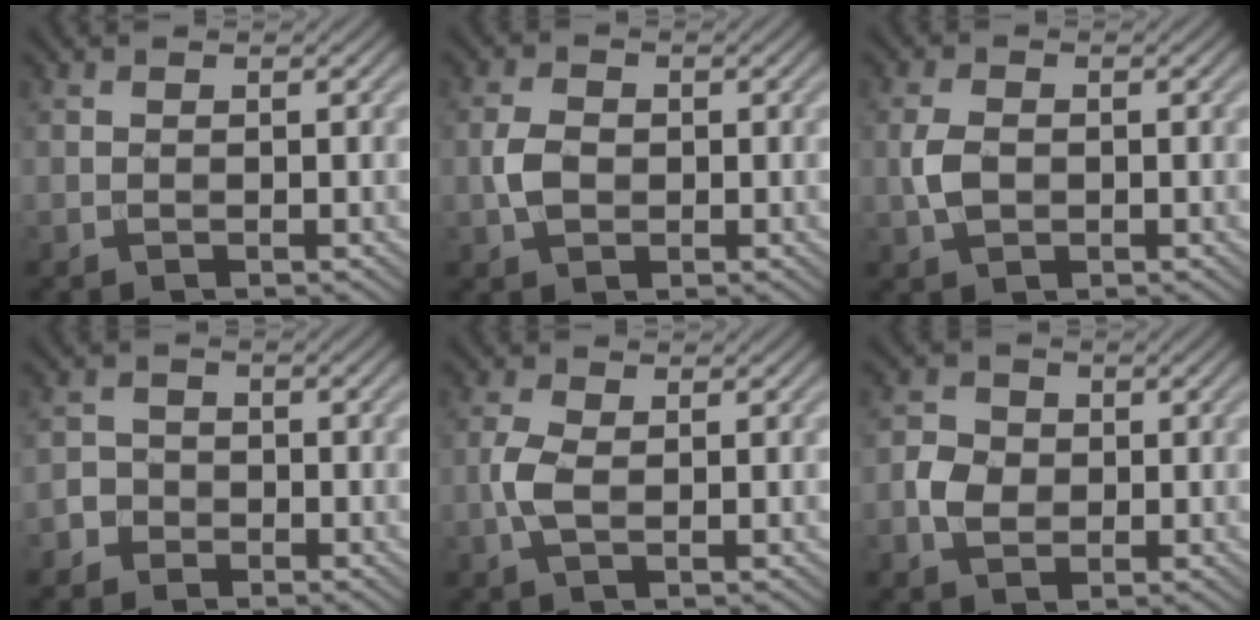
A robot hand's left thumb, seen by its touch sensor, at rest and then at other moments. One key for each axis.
{"total": 3.3, "fx": -0.3, "fy": 2.4, "fz": 2.2, "tx": -0.053, "ty": 0.000, "tz": -0.011}
{"total": 3.1, "fx": -0.3, "fy": 2.1, "fz": 2.3, "tx": -0.056, "ty": 0.000, "tz": -0.006}
{"total": 2.4, "fx": -1.3, "fy": 2.0, "fz": 0.4, "tx": 0.006, "ty": 0.002, "tz": -0.034}
{"total": 2.9, "fx": -0.2, "fy": 1.3, "fz": 2.6, "tx": -0.067, "ty": 0.002, "tz": -0.006}
{"total": 3.5, "fx": -0.4, "fy": 2.9, "fz": 1.8, "tx": -0.043, "ty": 0.001, "tz": -0.011}